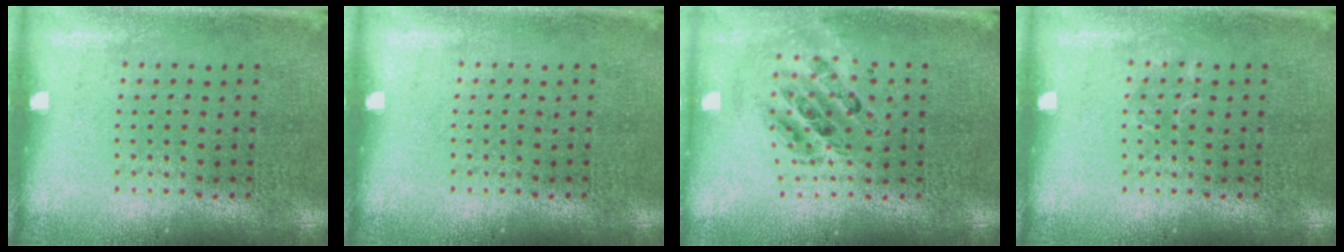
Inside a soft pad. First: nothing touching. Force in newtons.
{"total": 0.0}
{"total": 0.9, "press": 0.9, "slide": 0.1}
{"total": 0.7, "press": 0.7, "slide": 0.2}